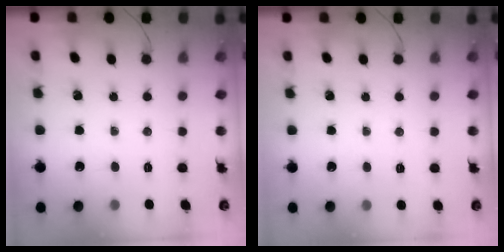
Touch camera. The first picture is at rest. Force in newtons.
{"total": 1.3, "press": 0.0, "slide": 1.3}